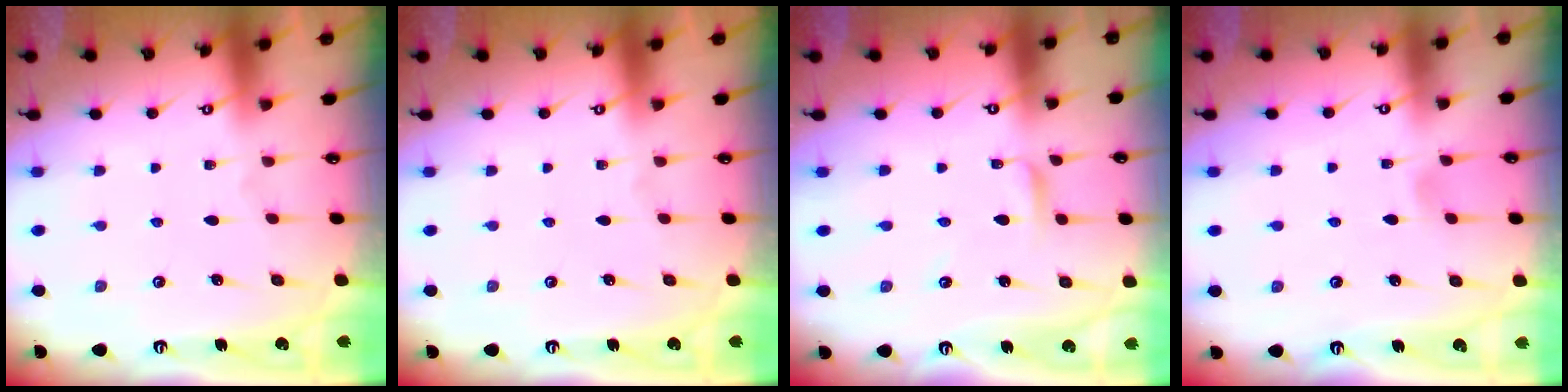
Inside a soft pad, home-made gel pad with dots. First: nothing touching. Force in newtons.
{"total": 0.0}
{"total": 2.1, "press": 2.1, "slide": 0.2}
{"total": 4.3, "press": 4.2, "slide": 0.6}